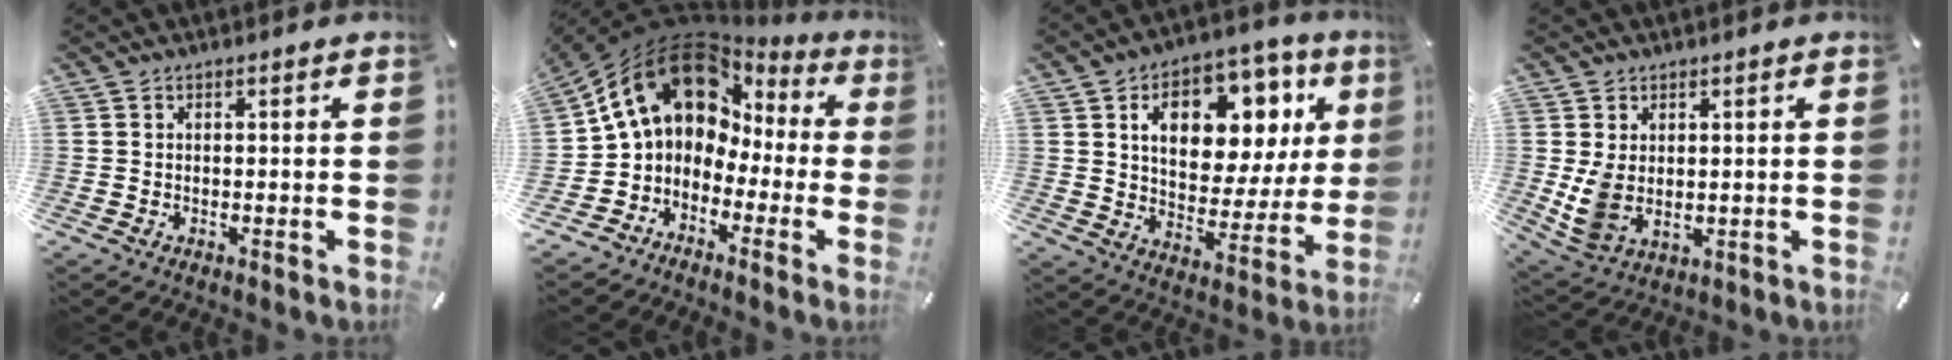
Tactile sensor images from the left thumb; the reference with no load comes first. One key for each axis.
{"total": 13.9, "fx": 5.4, "fy": 10.9, "fz": 6.9, "tx": -0.141, "ty": -0.026, "tz": 0.096}
{"total": 16.8, "fx": 7.4, "fy": 10.8, "fz": 10.6, "tx": -0.154, "ty": -0.032, "tz": 0.125}
{"total": 6.7, "fx": 1.2, "fy": 4.8, "fz": 4.5, "tx": -0.109, "ty": -0.015, "tz": 0.021}